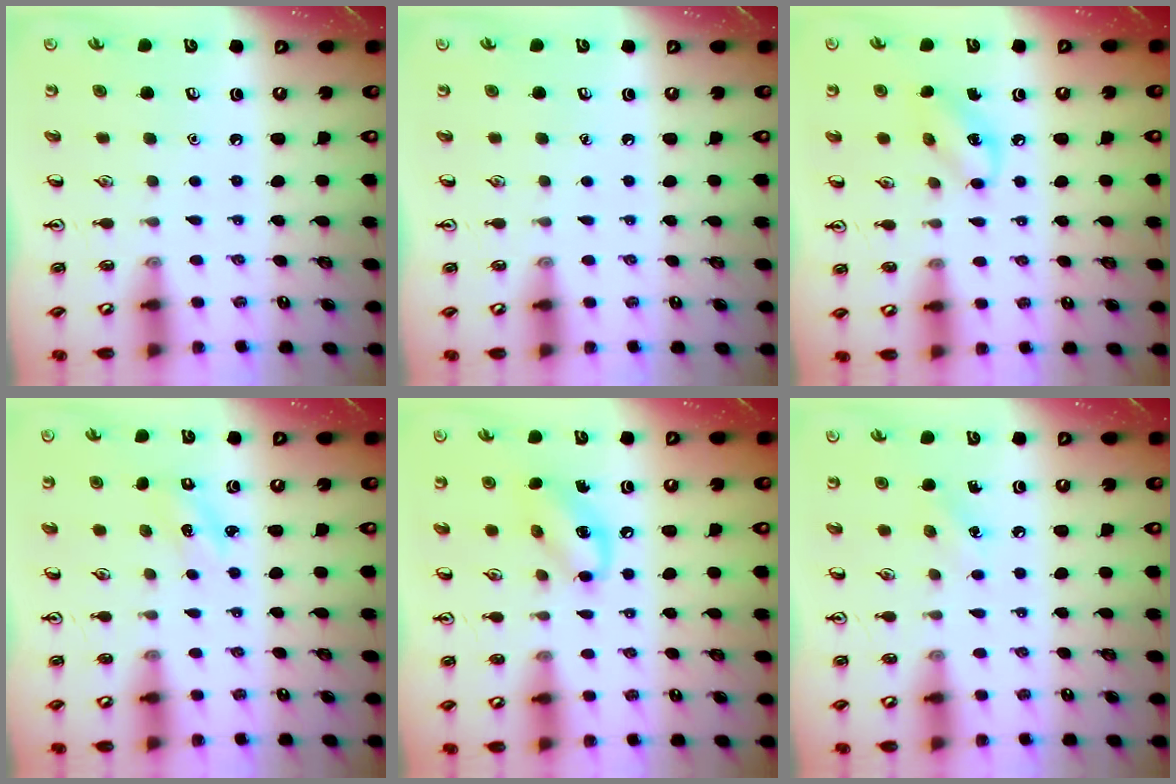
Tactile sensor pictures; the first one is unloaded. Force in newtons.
{"total": 0.0}
{"total": 5.7, "press": 5.6, "slide": 0.6}
{"total": 1.2, "press": 1.1, "slide": 0.5}
{"total": 8.2, "press": 8.0, "slide": 1.4}
{"total": 5.7, "press": 5.5, "slide": 1.6}